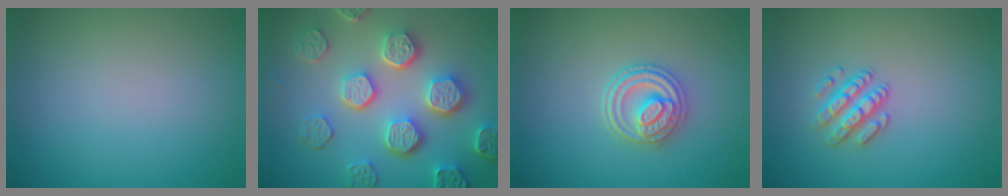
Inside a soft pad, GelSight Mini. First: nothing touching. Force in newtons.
{"total": 7.3, "press": 5.8, "slide": 4.3}
{"total": 3.6, "press": 3.3, "slide": 1.5}
{"total": 2.5, "press": 2.3, "slide": 0.9}